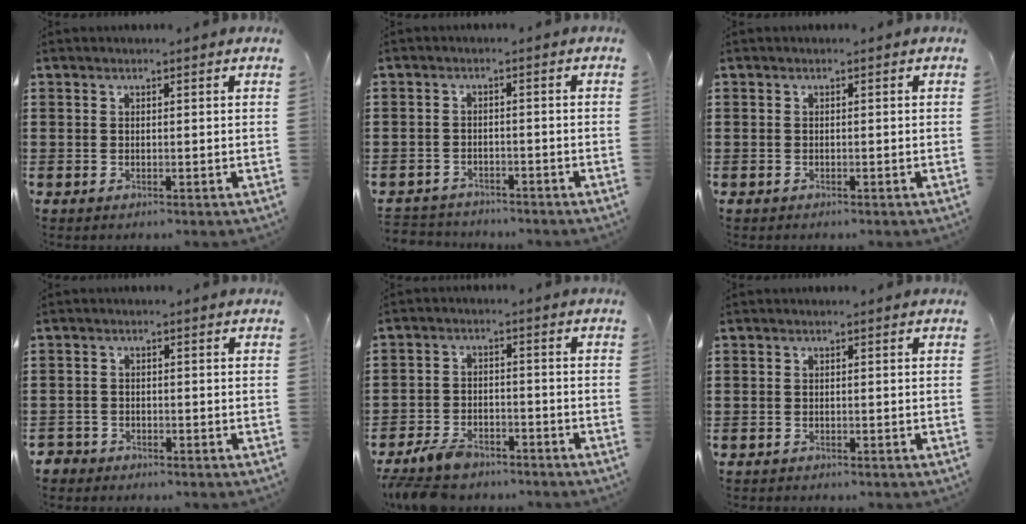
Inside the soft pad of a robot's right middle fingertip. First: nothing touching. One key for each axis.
{"total": 2.9, "fx": -2.8, "fy": 0.7, "fz": -0.5, "tx": 0.001, "ty": 0.001, "tz": -0.064}
{"total": 0.5, "fx": -0.4, "fy": 0.3, "fz": -0.1, "tx": 0.001, "ty": 0.005, "tz": -0.010}
{"total": 2.2, "fx": -2.0, "fy": 1.0, "fz": -0.1, "tx": -0.010, "ty": -0.003, "tz": -0.048}
{"total": 5.1, "fx": -4.6, "fy": 1.6, "fz": 1.6, "tx": -0.049, "ty": 0.002, "tz": -0.097}
{"total": 0.7, "fx": -0.7, "fy": 0.3, "fz": -0.1, "tx": 0.002, "ty": 0.003, "tz": -0.016}